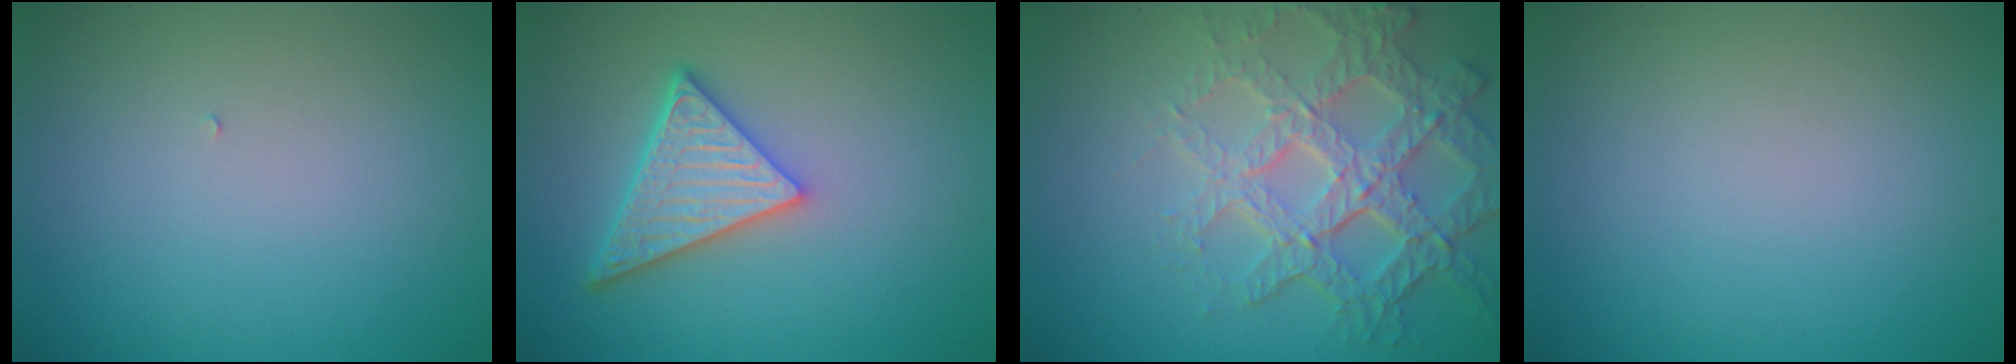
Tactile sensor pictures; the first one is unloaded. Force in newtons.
{"total": 4.8, "press": 4.2, "slide": 2.4}
{"total": 6.9, "press": 5.0, "slide": 4.8}
{"total": 0.0}